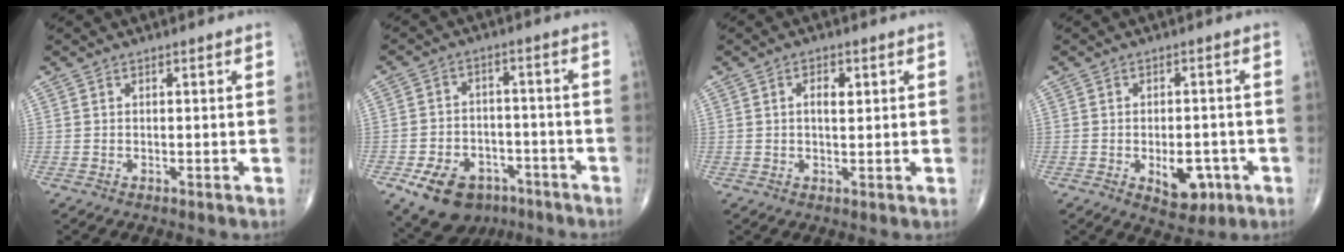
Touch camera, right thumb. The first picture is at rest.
{"total": 13.2, "force": [-7.4, 8.9, 6.3], "torque": [-0.089, 0.042, -0.108]}
{"total": 3.0, "force": [0.8, 1.4, 2.5], "torque": [-0.039, -0.002, 0.011]}
{"total": 7.1, "force": [-2.4, 4.2, 5.3], "torque": [-0.052, 0.008, -0.022]}